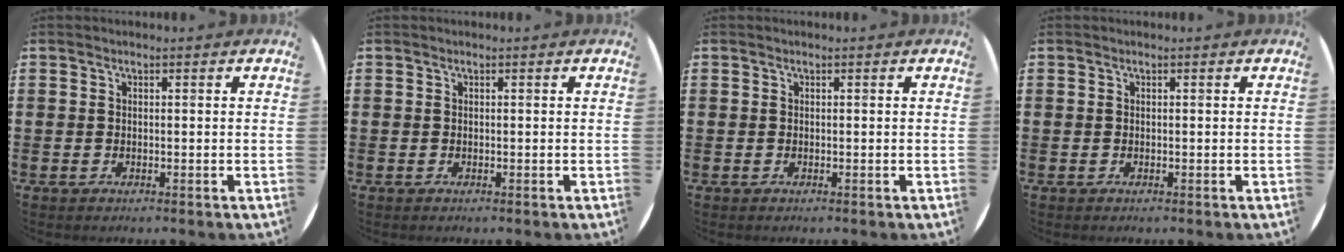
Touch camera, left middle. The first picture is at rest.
{"total": 0.0}
{"total": 0.0}
{"total": 0.0}